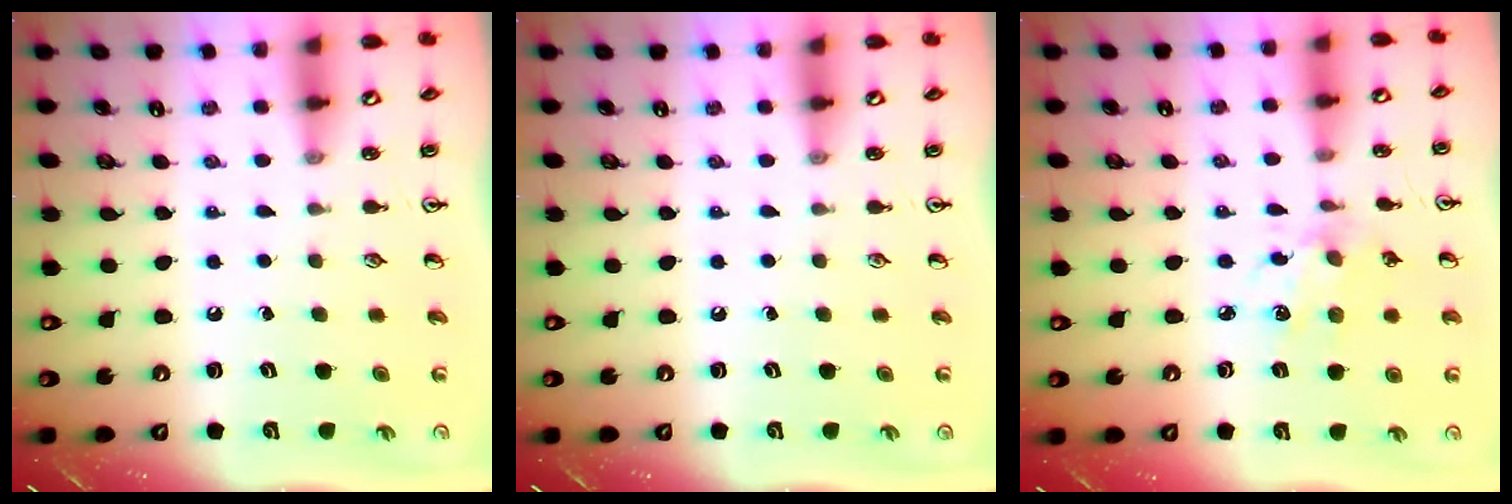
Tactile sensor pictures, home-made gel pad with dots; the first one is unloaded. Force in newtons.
{"total": 0.0}
{"total": 4.8, "press": 4.6, "slide": 1.5}